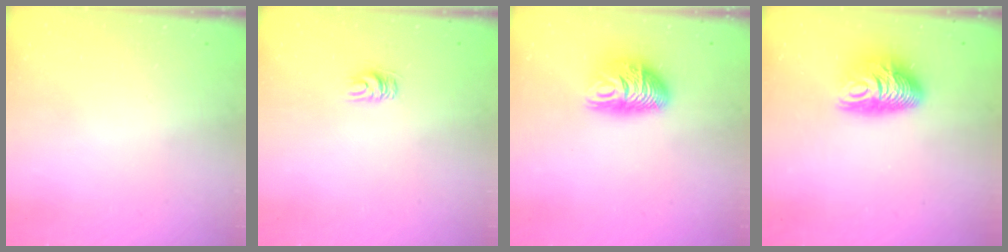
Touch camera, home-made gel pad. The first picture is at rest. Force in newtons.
{"total": 5.0, "press": 4.9, "slide": 0.4}
{"total": 9.1, "press": 9.1, "slide": 0.9}
{"total": 10.7, "press": 10.6, "slide": 0.7}